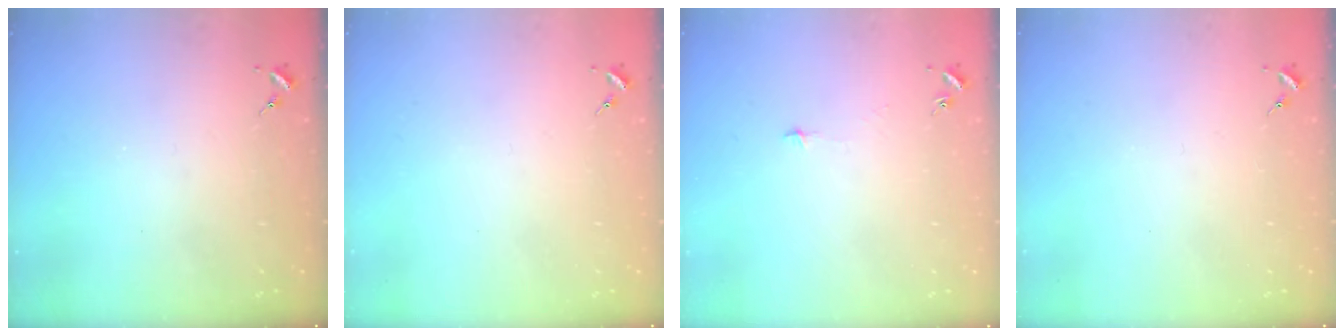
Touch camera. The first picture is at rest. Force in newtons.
{"total": 0.0}
{"total": 2.9, "press": 2.9, "slide": 0.3}
{"total": 0.0}